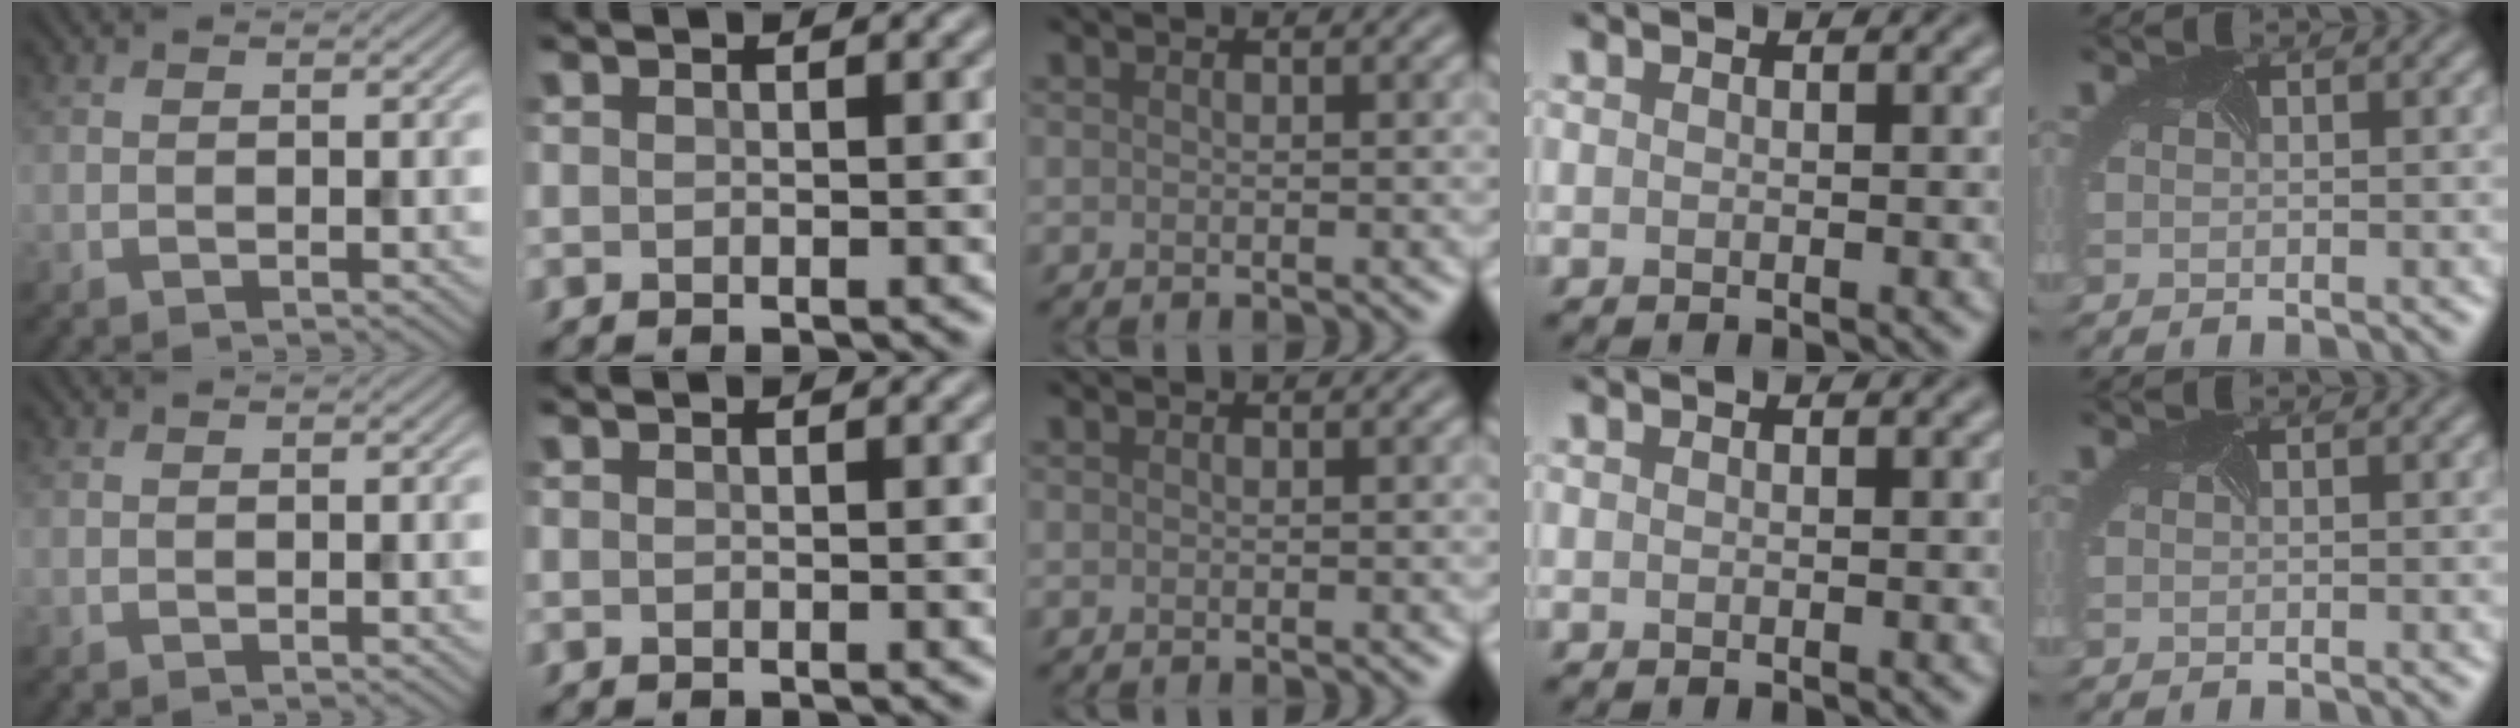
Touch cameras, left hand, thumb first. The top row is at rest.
{}